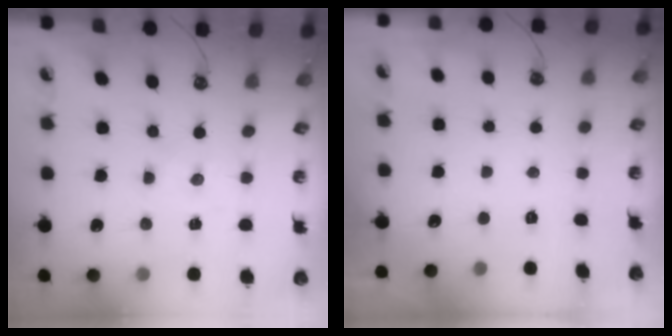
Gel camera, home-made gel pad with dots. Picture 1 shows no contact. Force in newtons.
{"total": 0.0}